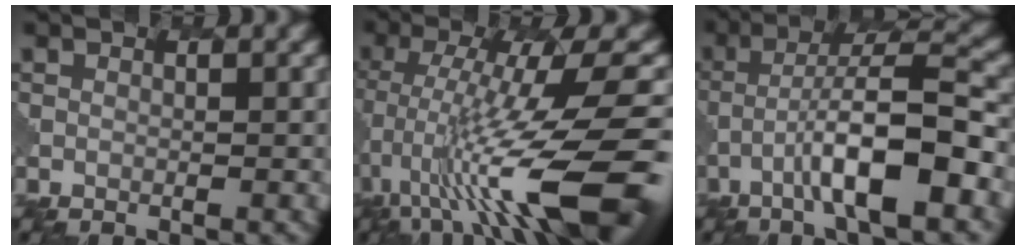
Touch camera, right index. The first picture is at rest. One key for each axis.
{"total": 13.7, "fx": -4.5, "fy": 3.0, "fz": 12.6, "tx": -0.219, "ty": 0.001, "tz": -0.063}
{"total": 8.2, "fx": -3.0, "fy": 1.5, "fz": 7.5, "tx": -0.119, "ty": 0.019, "tz": -0.055}